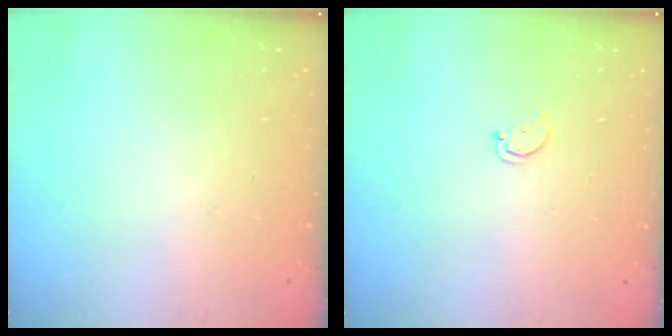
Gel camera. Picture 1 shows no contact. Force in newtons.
{"total": 1.7, "press": 1.7, "slide": 0.2}